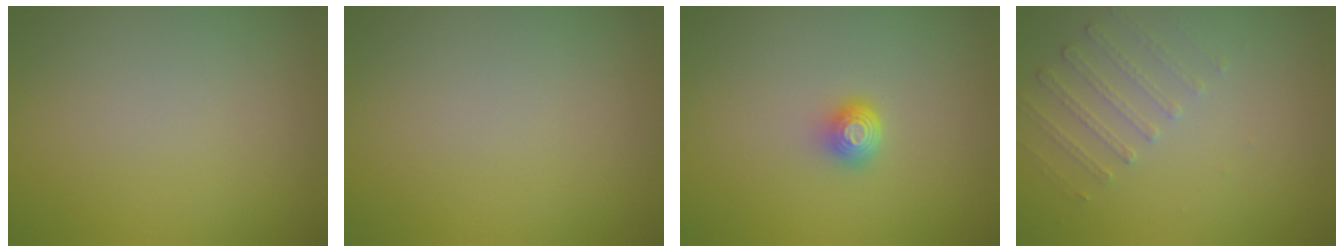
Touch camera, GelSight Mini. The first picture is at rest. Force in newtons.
{"total": 0.0}
{"total": 1.6, "press": 1.2, "slide": 1.1}
{"total": 1.5, "press": 1.0, "slide": 1.1}